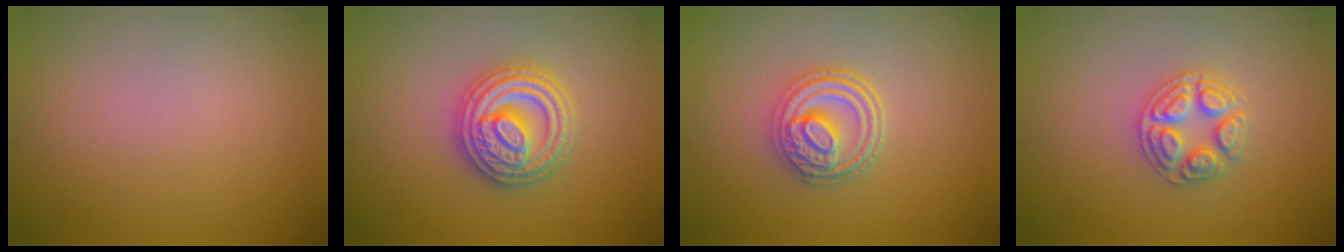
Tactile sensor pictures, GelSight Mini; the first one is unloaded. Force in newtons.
{"total": 4.9, "press": 4.9, "slide": 0.7}
{"total": 4.3, "press": 3.5, "slide": 2.5}
{"total": 2.9, "press": 2.8, "slide": 0.4}